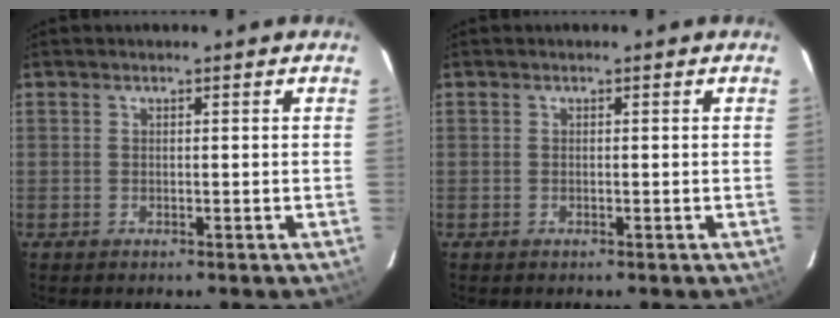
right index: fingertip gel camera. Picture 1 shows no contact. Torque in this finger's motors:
{"motor_torque": [0.02, 0.01, 0.01, 0.00]}